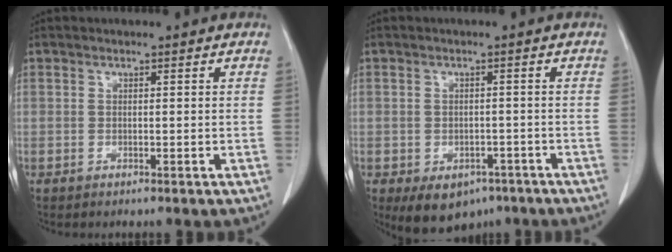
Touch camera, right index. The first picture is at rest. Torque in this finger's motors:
{"motor_torque": [0.27, -0.26, 0.01, 0.00]}